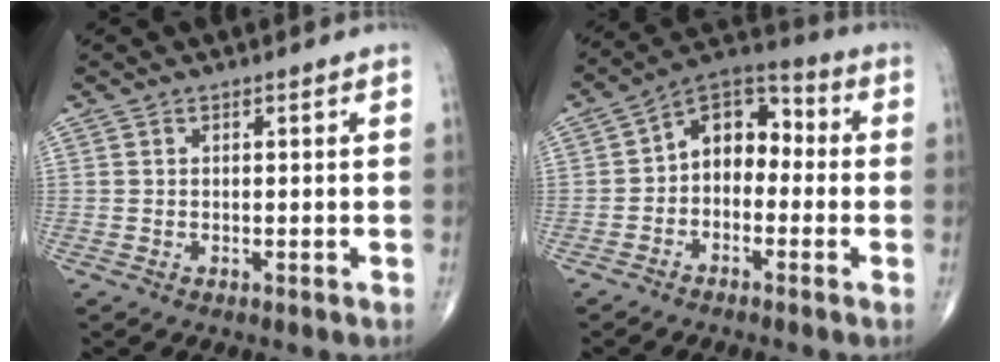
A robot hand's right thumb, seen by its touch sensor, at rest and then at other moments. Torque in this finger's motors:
{"motor_torque": [-0.18, 0.17, 0.48, -0.07, 0.15]}